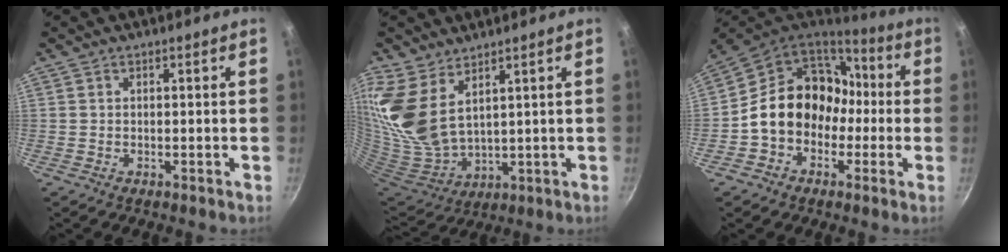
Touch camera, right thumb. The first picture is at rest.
{"total": 13.8, "force": [7.9, 7.1, 8.7], "torque": [-0.180, -0.059, 0.177]}
{"total": 16.6, "force": [-1.2, 13.7, 9.4], "torque": [-0.110, 0.064, -0.025]}